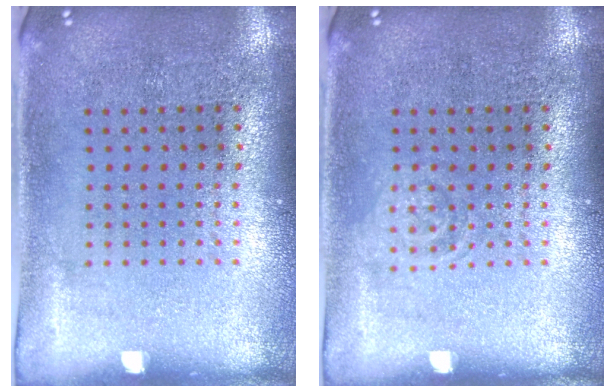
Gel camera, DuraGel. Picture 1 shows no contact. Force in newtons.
{"total": 1.0, "press": 1.0, "slide": 0.2}